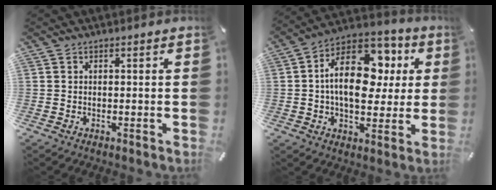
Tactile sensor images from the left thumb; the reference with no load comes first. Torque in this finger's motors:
{"motor_torque": [2.46, 2.25, 1.10, 0.46, 0.26]}